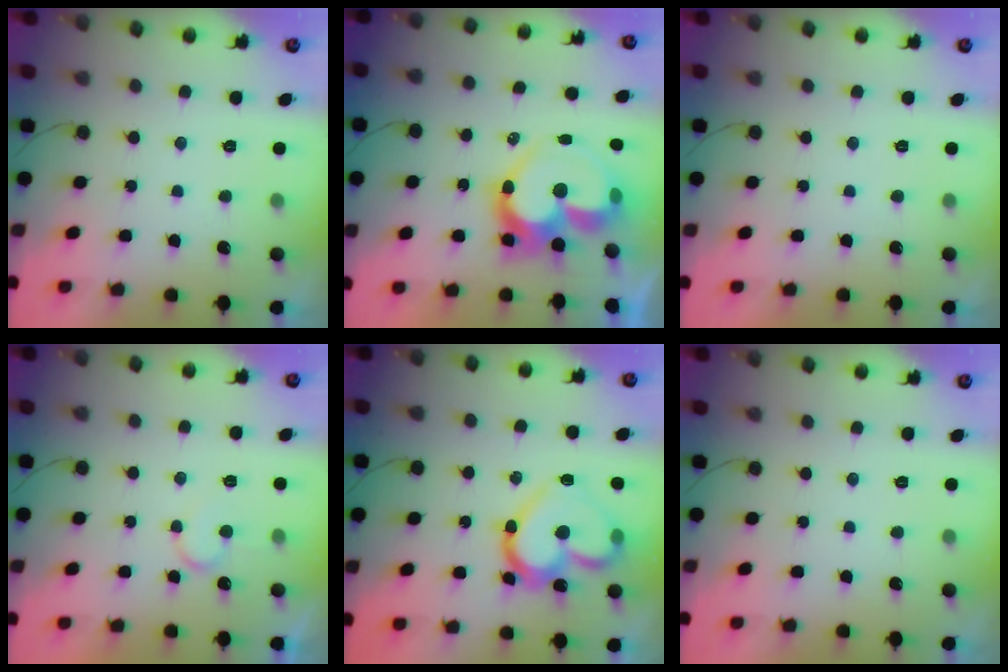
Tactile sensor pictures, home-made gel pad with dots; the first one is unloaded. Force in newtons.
{"total": 18.8, "press": 18.7, "slide": 1.8}
{"total": 1.8, "press": 1.8, "slide": 0.1}
{"total": 6.0, "press": 6.0, "slide": 0.5}
{"total": 17.6, "press": 17.5, "slide": 1.2}
{"total": 0.0}